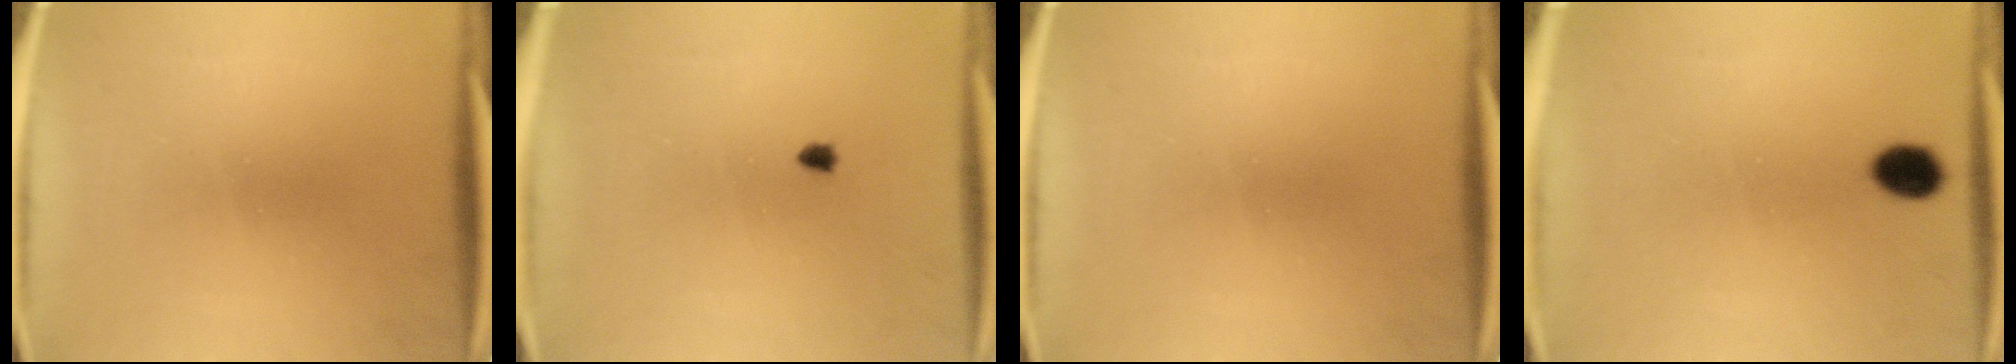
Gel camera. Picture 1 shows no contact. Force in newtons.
{"total": 0.6}
{"total": 0.0}
{"total": 4.6}